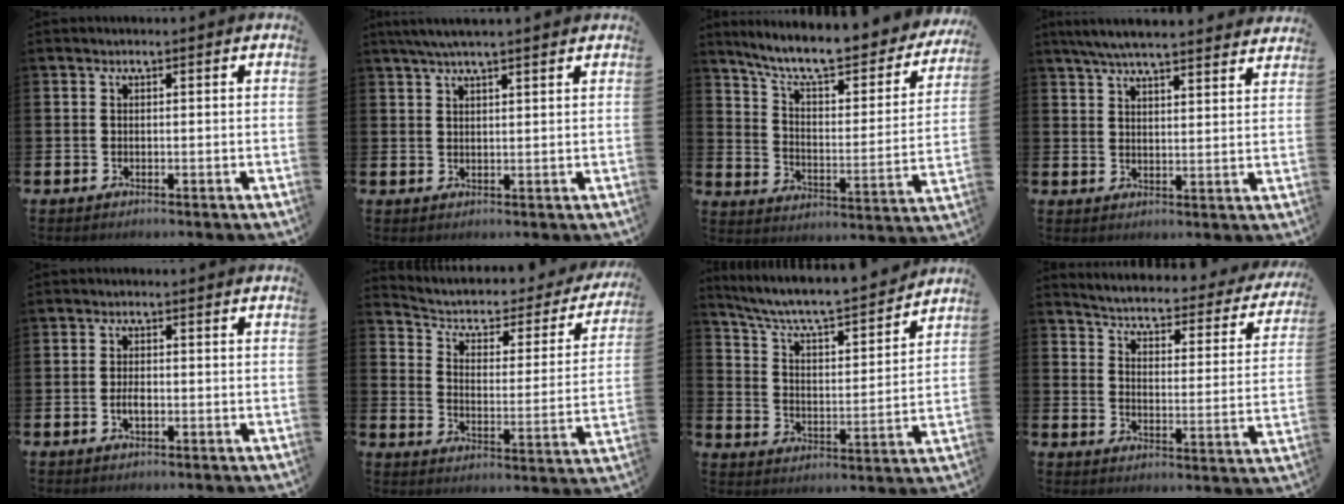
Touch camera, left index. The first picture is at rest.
{"total": 3.8, "force": [3.3, 0.2, 1.9], "torque": [-0.051, 0.002, 0.061]}
{"total": 9.3, "force": [8.0, 2.1, 4.2], "torque": [-0.106, -0.060, 0.133]}
{"total": 6.2, "force": [6.0, 0.4, 1.7], "torque": [-0.050, -0.028, 0.107]}
{"total": 1.9, "force": [-0.4, 0.9, 1.6], "torque": [-0.023, -0.002, -0.010]}
{"total": 4.3, "force": [3.5, 2.0, 1.6], "torque": [-0.059, -0.026, 0.050]}
{"total": 6.8, "force": [6.3, 0.7, 2.3], "torque": [-0.079, -0.052, 0.103]}
{"total": 3.4, "force": [3.2, 0.8, 0.9], "torque": [-0.043, -0.032, 0.045]}